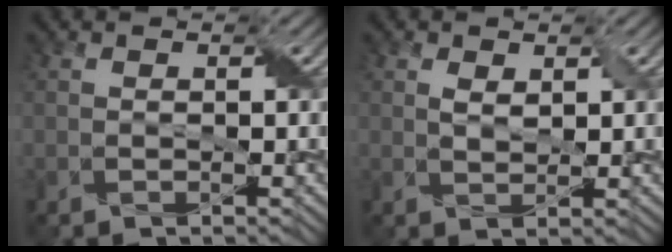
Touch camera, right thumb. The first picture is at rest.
{"total": 1.9, "force": [0.8, 1.1, 1.4], "torque": [-0.031, -0.002, 0.017]}